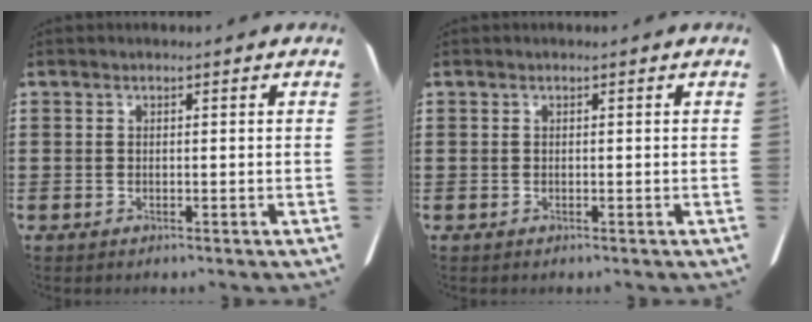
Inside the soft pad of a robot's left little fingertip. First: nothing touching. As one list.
[{"total": 0.0}]